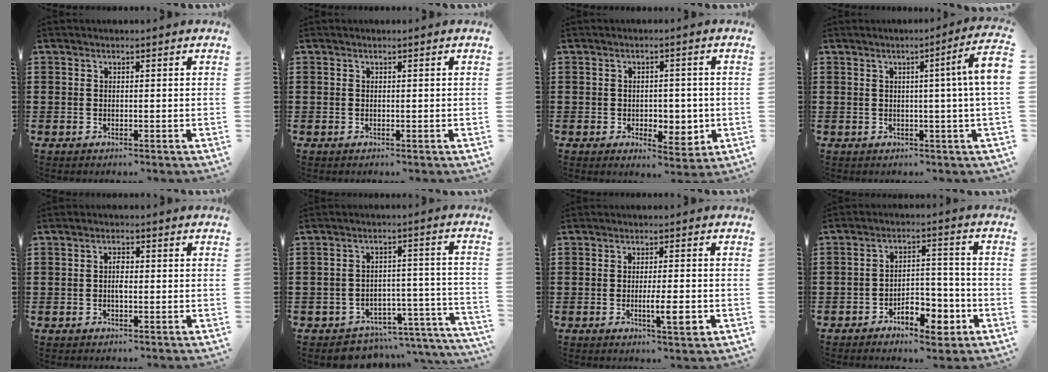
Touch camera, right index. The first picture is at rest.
{"total": 0.0}
{"total": 3.8, "force": [-0.7, 2.8, 2.6], "torque": [-0.045, 0.004, -0.015]}
{"total": 5.6, "force": [0.6, -0.8, 5.5], "torque": [-0.092, -0.013, 0.004]}
{"total": 2.0, "force": [-0.2, 0.7, 1.8], "torque": [-0.034, 0.001, -0.005]}
{"total": 4.3, "force": [-4.0, 1.2, 0.8], "torque": [-0.020, 0.004, -0.084]}
{"total": 5.1, "force": [-1.6, 0.7, 4.8], "torque": [-0.083, -0.008, -0.027]}
{"total": 6.9, "force": [-4.2, 3.3, 4.3], "torque": [-0.068, 0.019, -0.075]}